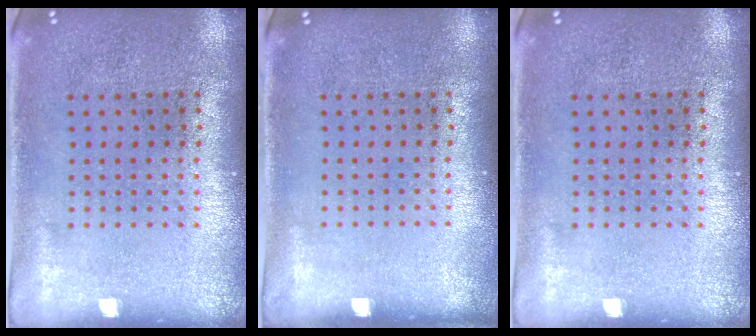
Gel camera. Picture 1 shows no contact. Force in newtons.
{"total": 0.0}
{"total": 0.0}